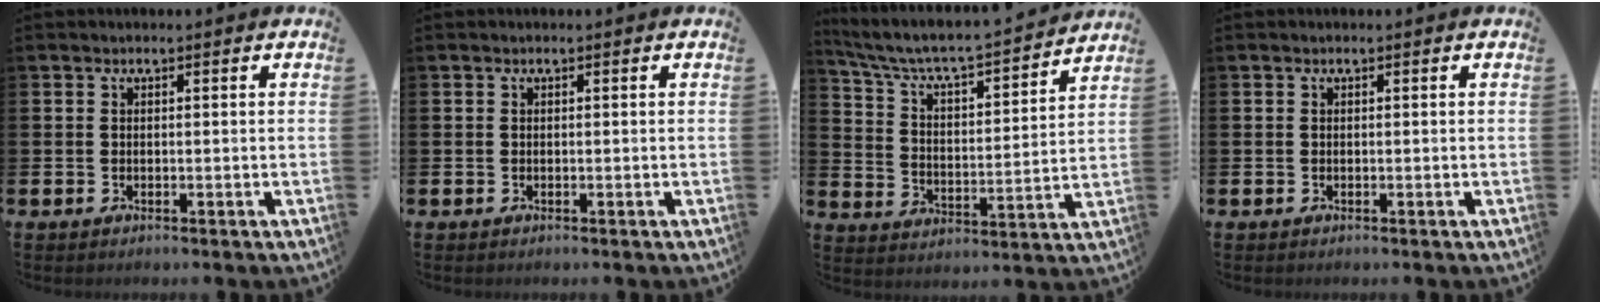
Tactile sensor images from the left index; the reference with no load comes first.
{"total": 0.0}
{"total": 6.7, "force": [6.1, 1.0, 2.4], "torque": [-0.076, -0.052, 0.098]}
{"total": 0.0}